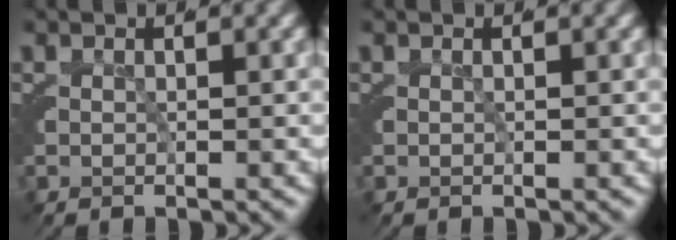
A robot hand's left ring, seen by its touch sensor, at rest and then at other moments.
{"total": 0.0}